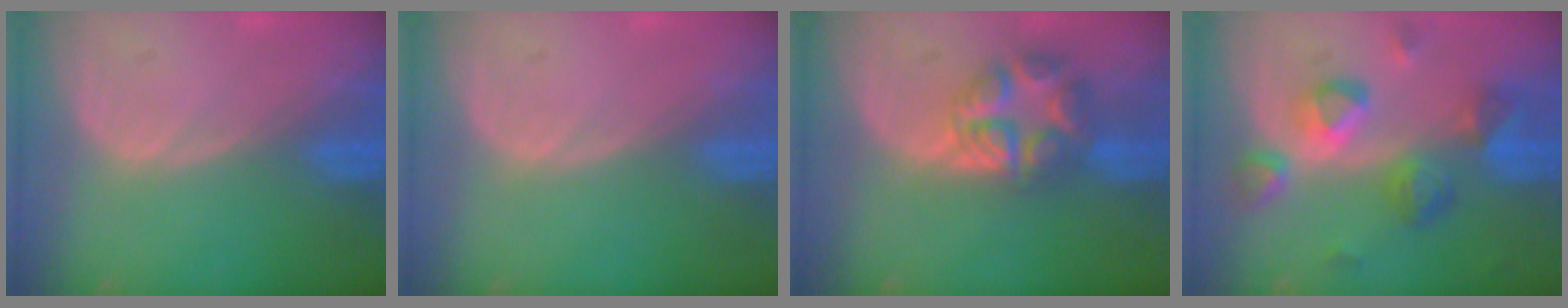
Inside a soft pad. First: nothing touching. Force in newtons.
{"total": 0.0}
{"total": 6.7, "press": 6.7, "slide": 0.3}
{"total": 9.3, "press": 8.2, "slide": 4.3}